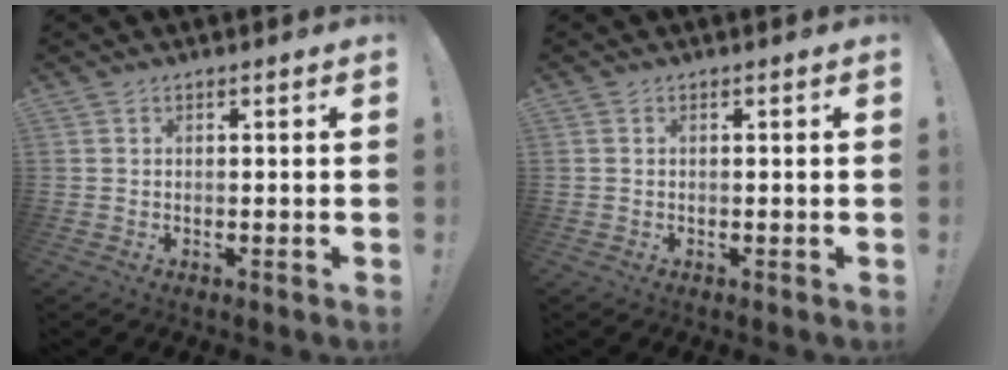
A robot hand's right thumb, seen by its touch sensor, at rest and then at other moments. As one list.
[{"total": 0.0}]